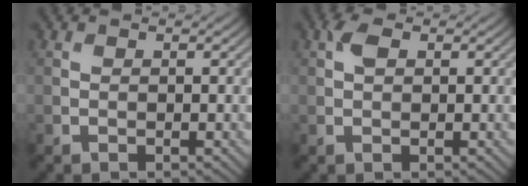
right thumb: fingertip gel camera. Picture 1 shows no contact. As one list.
[{"total": 1.9, "force": [0.7, 1.0, 1.4], "torque": [-0.031, 0.006, 0.009]}]